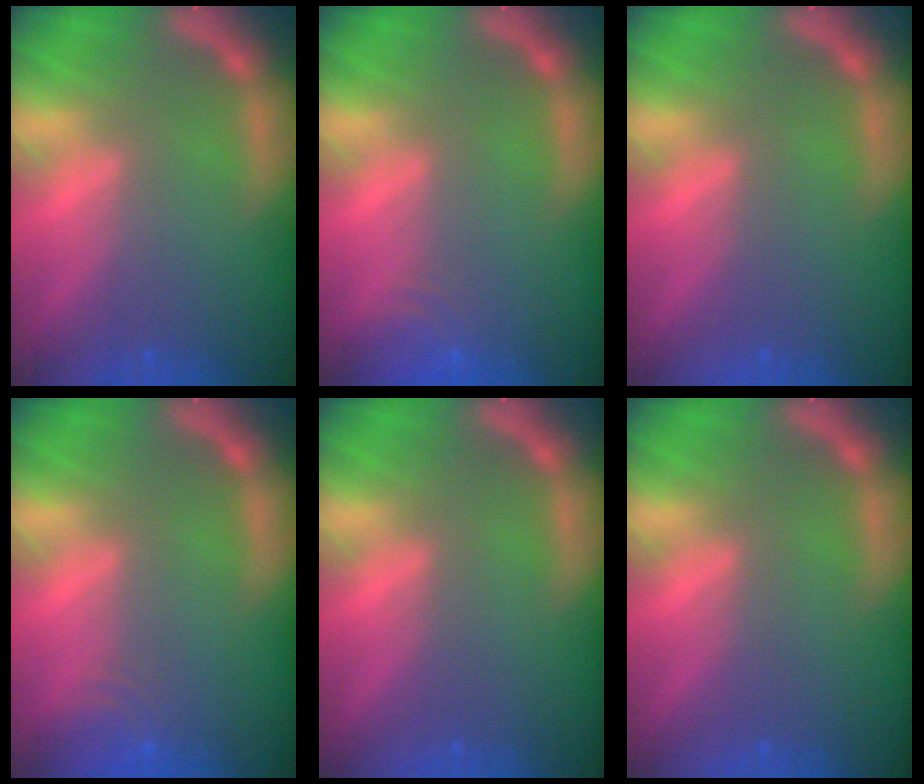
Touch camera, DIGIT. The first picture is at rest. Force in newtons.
{"total": 3.0}
{"total": 0.0}
{"total": 3.0}
{"total": 0.0}
{"total": 0.0}